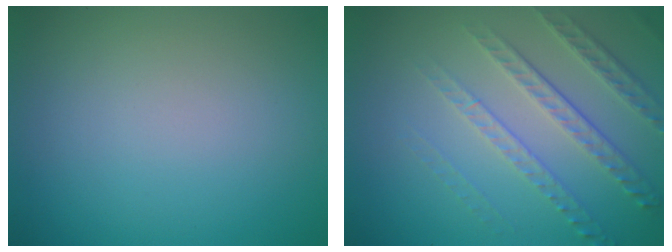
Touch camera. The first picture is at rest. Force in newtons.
{"total": 4.9, "press": 3.4, "slide": 3.6}